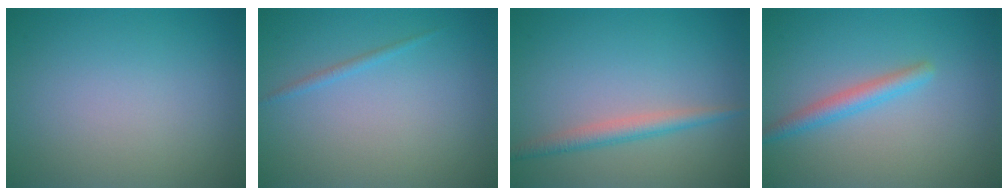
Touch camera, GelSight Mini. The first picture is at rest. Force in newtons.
{"total": 0.8, "press": 0.8, "slide": 0.1}
{"total": 2.2, "press": 2.2, "slide": 0.0}
{"total": 2.1, "press": 2.1, "slide": 0.1}